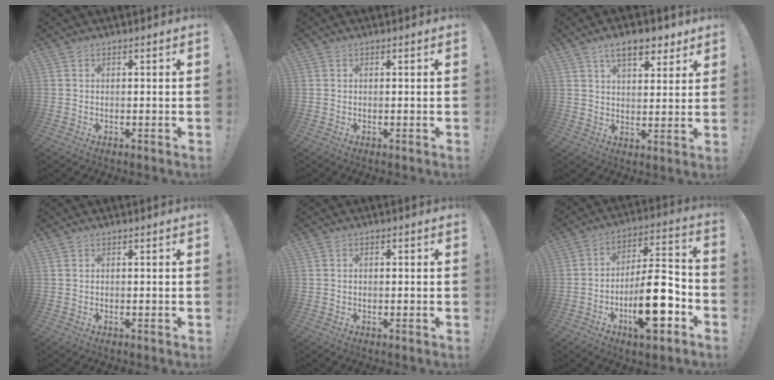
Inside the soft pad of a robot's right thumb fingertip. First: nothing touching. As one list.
[{"total": 0.0}, {"total": 9.6, "force": [6.1, 4.3, 6.0], "torque": [-0.087, -0.021, 0.109]}, {"total": 0.0}, {"total": 0.8, "force": [0.0, 0.5, 0.6], "torque": [-0.004, 0.000, -0.001]}, {"total": 17.9, "force": [-7.3, 6.8, 14.9], "torque": [-0.242, 0.046, -0.115]}]